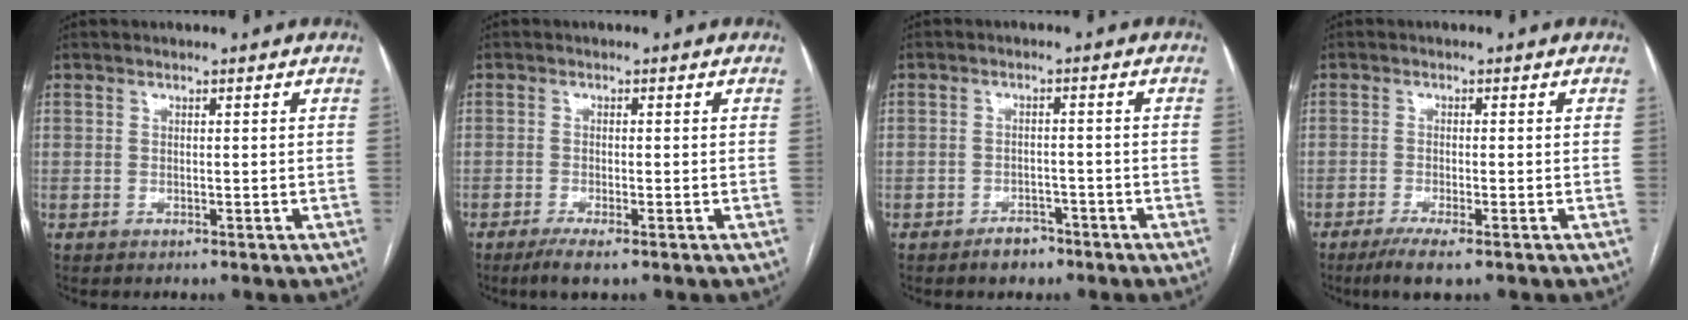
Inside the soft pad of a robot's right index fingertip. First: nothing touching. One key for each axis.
{"total": 3.4, "fx": -2.2, "fy": 0.2, "fz": 2.6, "tx": -0.048, "ty": -0.010, "tz": -0.040}
{"total": 3.2, "fx": -2.4, "fy": 1.9, "fz": 1.0, "tx": -0.015, "ty": 0.006, "tz": -0.030}
{"total": 4.7, "fx": -3.1, "fy": 0.3, "fz": 3.6, "tx": -0.065, "ty": -0.014, "tz": -0.053}